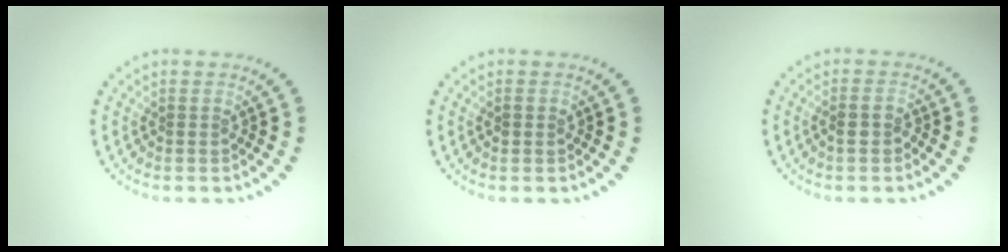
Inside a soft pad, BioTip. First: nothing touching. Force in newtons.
{"total": 0.9, "press": 0.9, "slide": 0.1}
{"total": 1.2, "press": 1.1, "slide": 0.5}